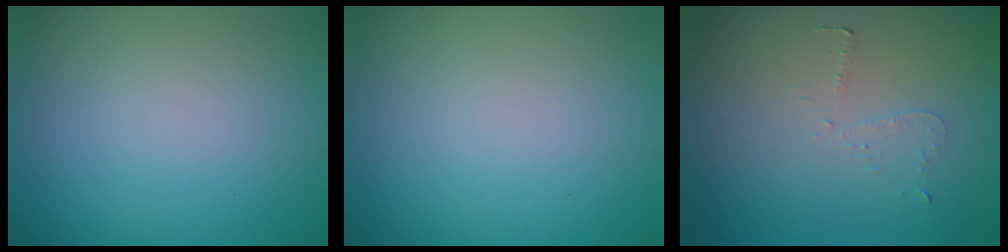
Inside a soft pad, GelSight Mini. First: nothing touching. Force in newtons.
{"total": 0.0}
{"total": 0.7, "press": 0.6, "slide": 0.4}